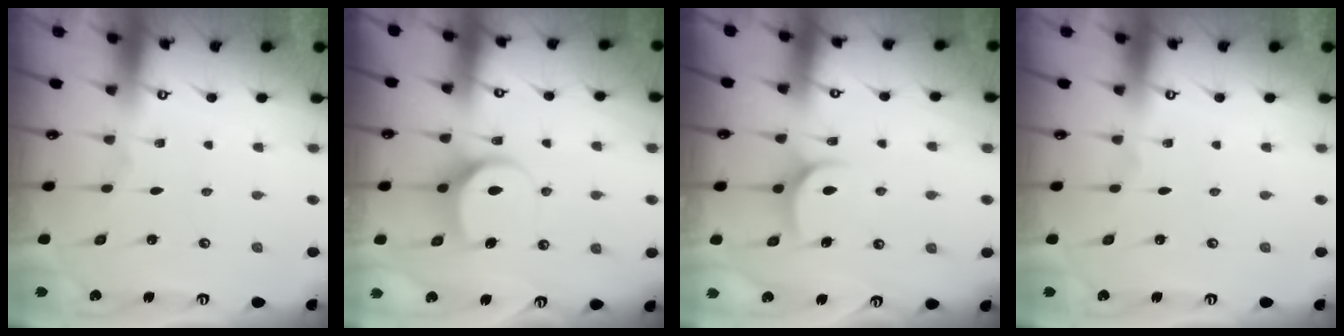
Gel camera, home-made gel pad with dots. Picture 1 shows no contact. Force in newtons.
{"total": 6.9, "press": 6.9, "slide": 0.3}
{"total": 6.6, "press": 6.6, "slide": 0.3}
{"total": 0.0}